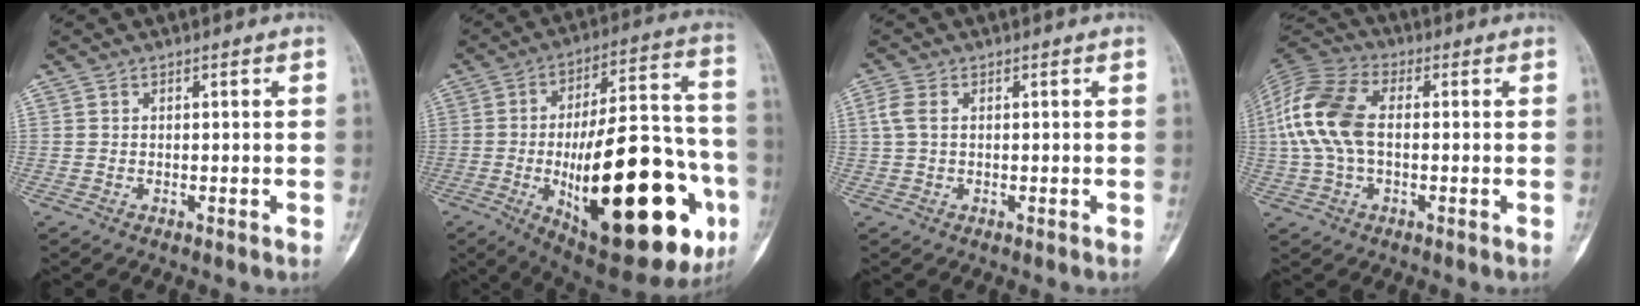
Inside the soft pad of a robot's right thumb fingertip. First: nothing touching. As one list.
[{"total": 34.7, "force": [-10.2, 12.8, 30.6], "torque": [-0.417, 0.018, -0.132]}, {"total": 3.2, "force": [0.7, 2.0, 2.5], "torque": [-0.074, 0.010, 0.014]}, {"total": 13.7, "force": [0.6, 8.2, 11.0], "torque": [-0.244, 0.029, 0.004]}]